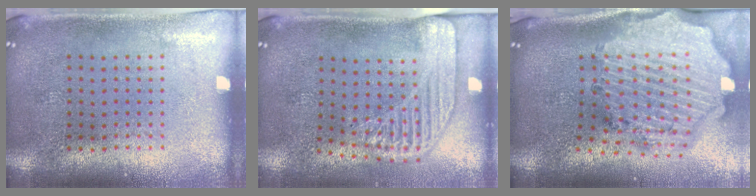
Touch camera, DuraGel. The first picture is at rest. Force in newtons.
{"total": 2.2, "press": 1.7, "slide": 1.3}
{"total": 4.0, "press": 3.3, "slide": 2.3}